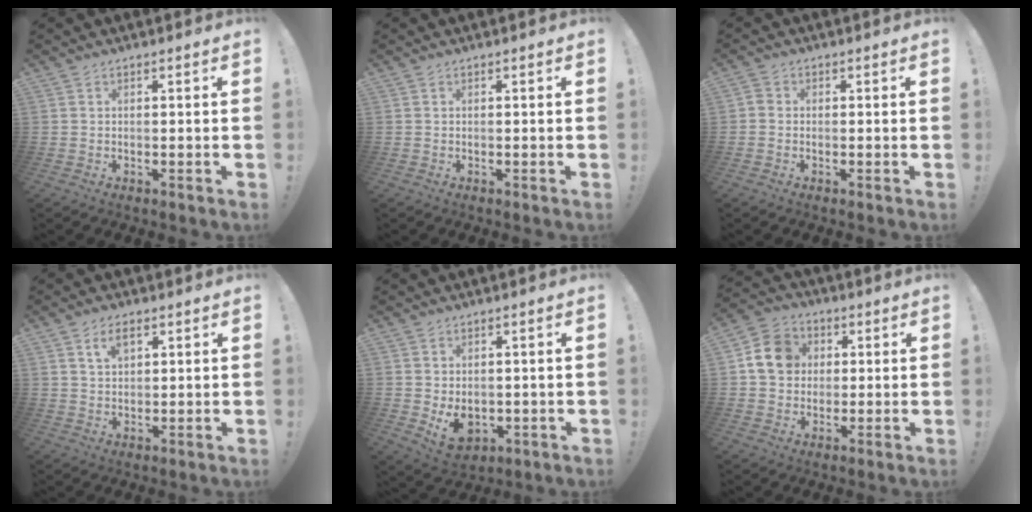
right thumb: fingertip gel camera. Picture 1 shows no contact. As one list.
[{"total": 0.0}, {"total": 1.6, "force": [-0.6, 1.3, 0.7], "torque": [-0.013, 0.007, -0.011]}, {"total": 4.9, "force": [2.4, 3.0, 3.0], "torque": [-0.042, -0.002, 0.042]}, {"total": 5.9, "force": [0.2, 4.6, 3.6], "torque": [-0.041, -0.007, 0.006]}, {"total": 11.1, "force": [2.3, 9.8, 4.7], "torque": [-0.062, 0.007, 0.051]}]